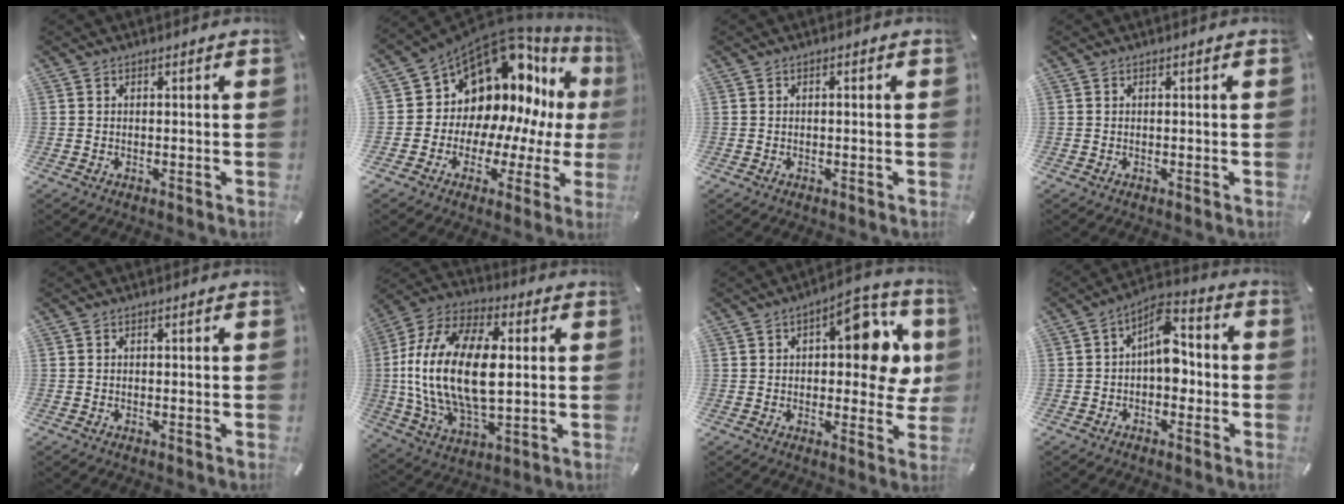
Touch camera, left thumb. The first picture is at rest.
{"total": 15.9, "force": [9.0, 11.6, 6.2], "torque": [-0.091, -0.105, 0.181]}
{"total": 0.5, "force": [0.0, 0.2, 0.5], "torque": [-0.011, -0.002, 0.000]}
{"total": 0.0}
{"total": 0.0}
{"total": 21.8, "force": [1.0, 12.4, 17.9], "torque": [-0.396, 0.001, 0.013]}
{"total": 15.0, "force": [3.7, 7.2, 12.6], "torque": [-0.151, -0.014, 0.056]}
{"total": 9.0, "force": [-0.3, 5.5, 7.1], "torque": [-0.095, 0.005, -0.008]}